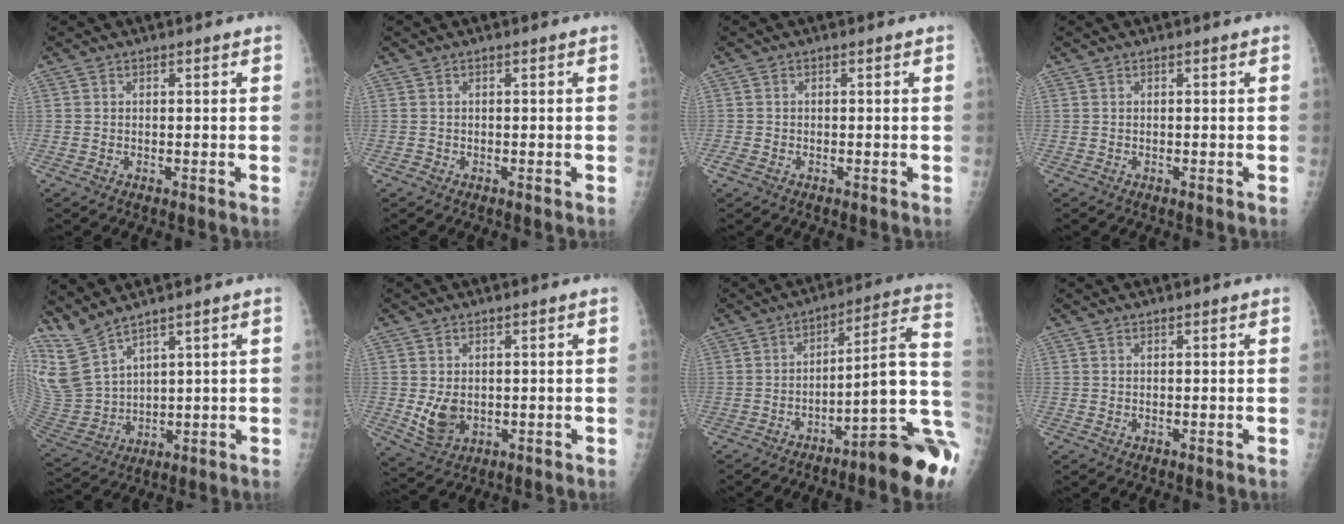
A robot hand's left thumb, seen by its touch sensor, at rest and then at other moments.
{"total": 0.0}
{"total": 1.1, "force": [-0.6, 0.7, 0.6], "torque": [-0.018, -0.002, -0.012]}
{"total": 0.0}
{"total": 9.6, "force": [7.9, 2.9, 4.7], "torque": [-0.104, -0.040, 0.191]}
{"total": 5.4, "force": [-0.2, 3.9, 3.8], "torque": [-0.059, -0.011, 0.011]}
{"total": 18.6, "force": [-8.7, 2.0, 16.3], "torque": [-0.161, 0.076, -0.123]}
{"total": 0.0}